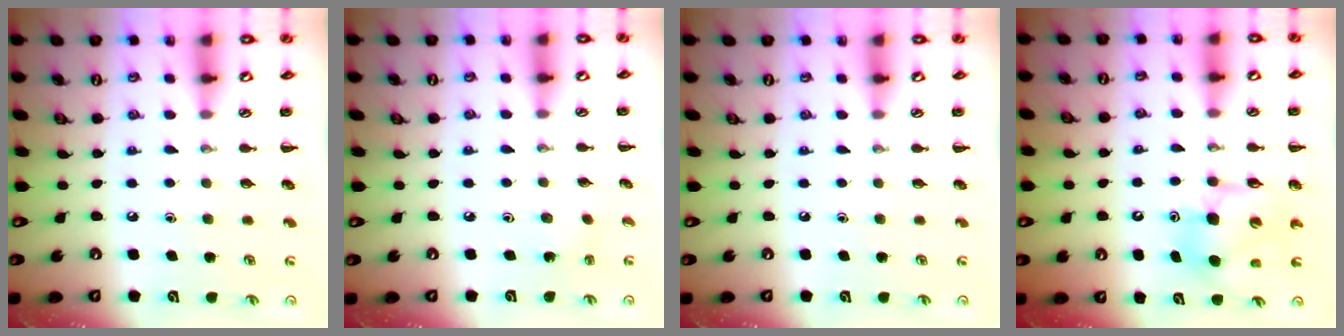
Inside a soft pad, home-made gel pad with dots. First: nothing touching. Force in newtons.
{"total": 1.1, "press": 1.0, "slide": 0.5}
{"total": 0.0}
{"total": 7.9, "press": 7.6, "slide": 2.1}